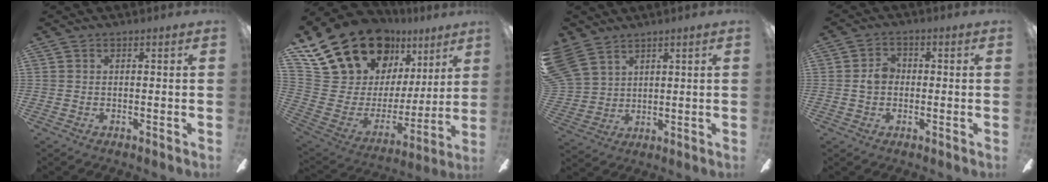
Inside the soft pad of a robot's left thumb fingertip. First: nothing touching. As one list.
[{"total": 23.4, "force": [17.1, 12.8, 9.5], "torque": [-0.182, -0.112, 0.336]}, {"total": 8.9, "force": [6.3, 5.6, 2.7], "torque": [-0.086, -0.015, 0.130]}, {"total": 4.5, "force": [0.1, 3.6, 2.7], "torque": [-0.053, 0.015, 0.001]}]